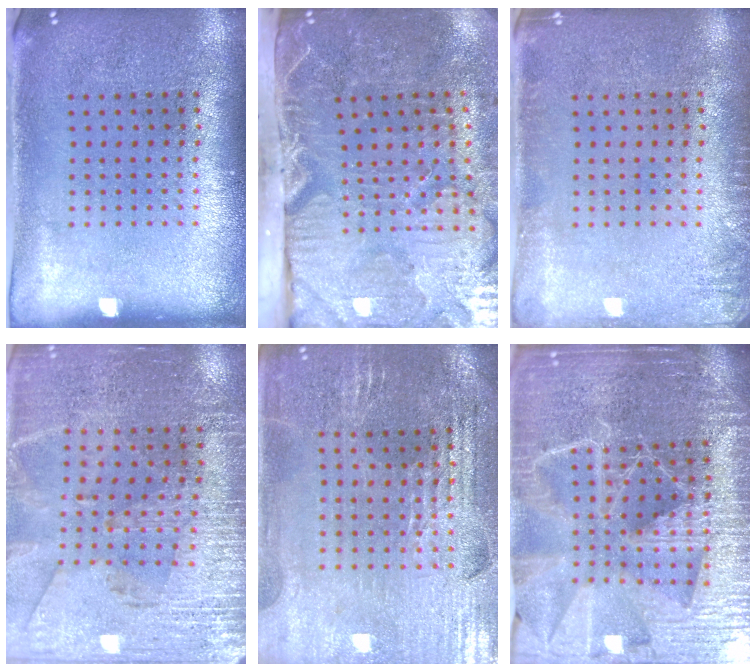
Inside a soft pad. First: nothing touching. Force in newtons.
{"total": 5.2, "press": 4.4, "slide": 2.8}
{"total": 1.4, "press": 1.4, "slide": 0.3}
{"total": 2.9, "press": 2.8, "slide": 0.8}
{"total": 2.8, "press": 2.8, "slide": 0.5}
{"total": 5.8, "press": 5.1, "slide": 2.7}